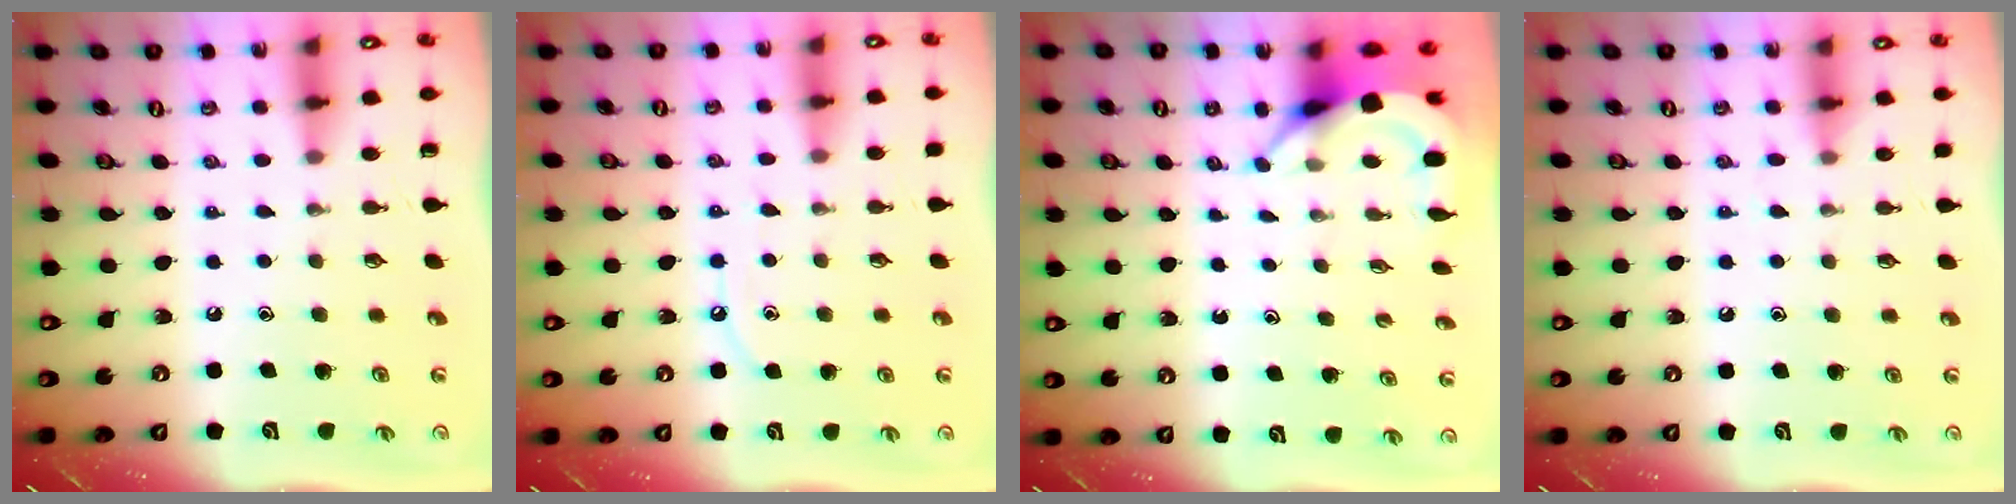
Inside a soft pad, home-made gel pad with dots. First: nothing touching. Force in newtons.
{"total": 6.5, "press": 6.5, "slide": 0.8}
{"total": 4.0, "press": 4.0, "slide": 0.2}
{"total": 4.7, "press": 4.7, "slide": 0.7}